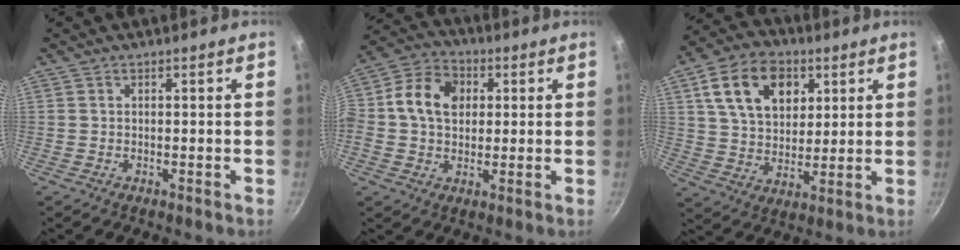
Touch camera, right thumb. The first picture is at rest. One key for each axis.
{"total": 12.0, "fx": 1.8, "fy": 9.1, "fz": 7.6, "tx": -0.118, "ty": 0.014, "tz": 0.009}
{"total": 15.7, "fx": 5.9, "fy": 10.9, "fz": 9.7, "tx": -0.139, "ty": -0.007, "tz": 0.097}